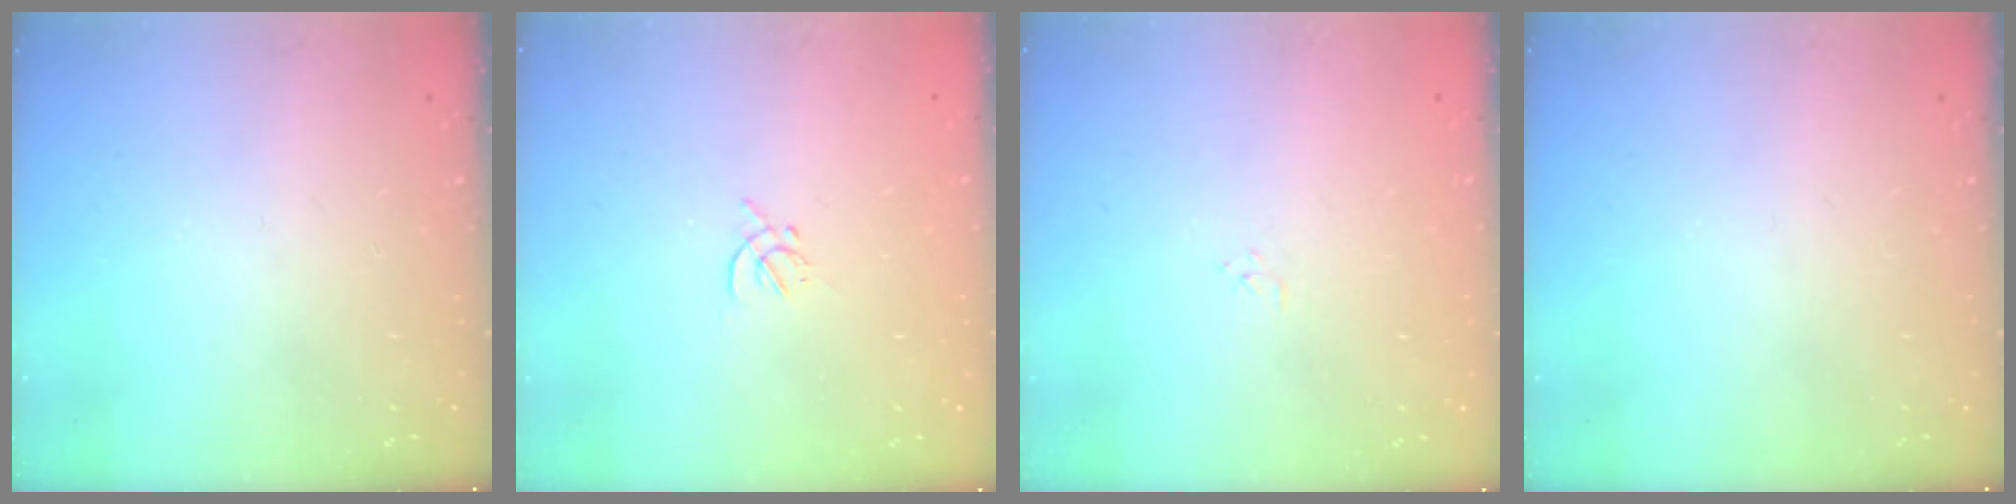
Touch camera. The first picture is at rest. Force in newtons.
{"total": 1.4, "press": 1.3, "slide": 0.5}
{"total": 2.9, "press": 2.9, "slide": 0.3}
{"total": 0.0}